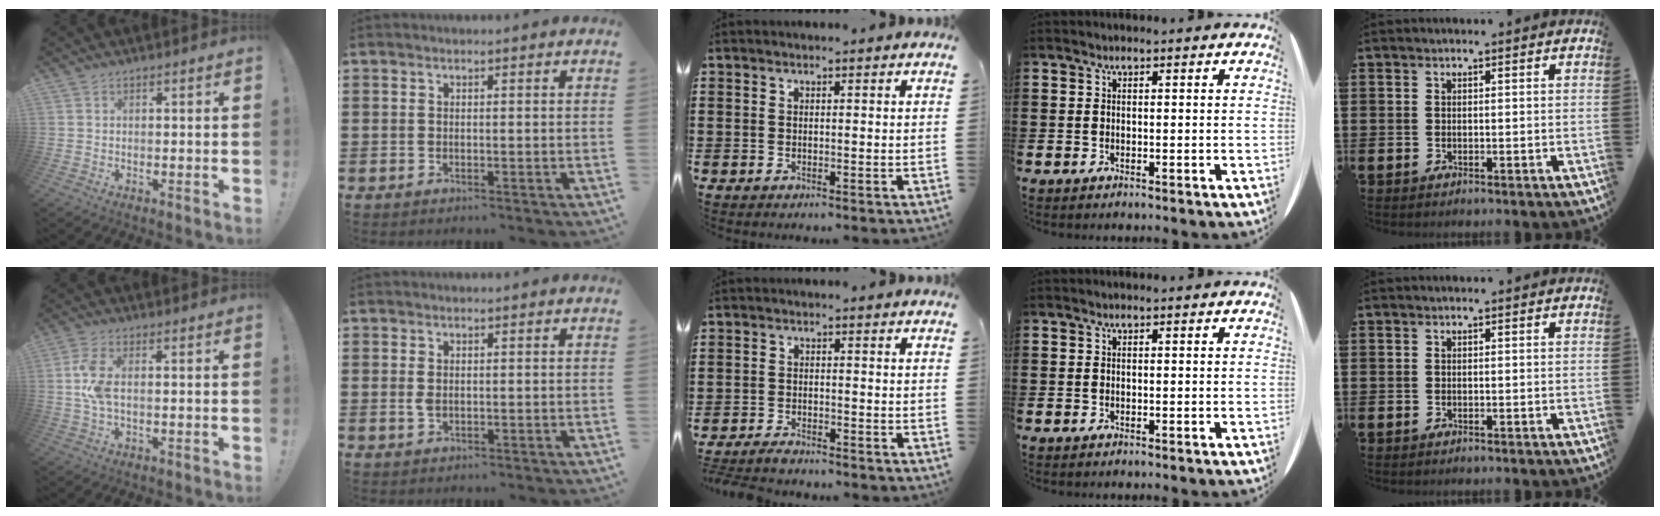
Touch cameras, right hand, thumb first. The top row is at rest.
{"thumb": {"total": 7.1, "force": [0.1, 3.0, 6.4], "torque": [-0.132, 0.002, 0.001]}, "index": {"total": 1.6, "force": [0.2, 0.9, 1.3], "torque": [-0.036, 0.001, 0.001]}, "middle": {"total": 2.1, "force": [-2.0, 0.3, 0.5], "torque": [-0.019, 0.000, -0.043]}}